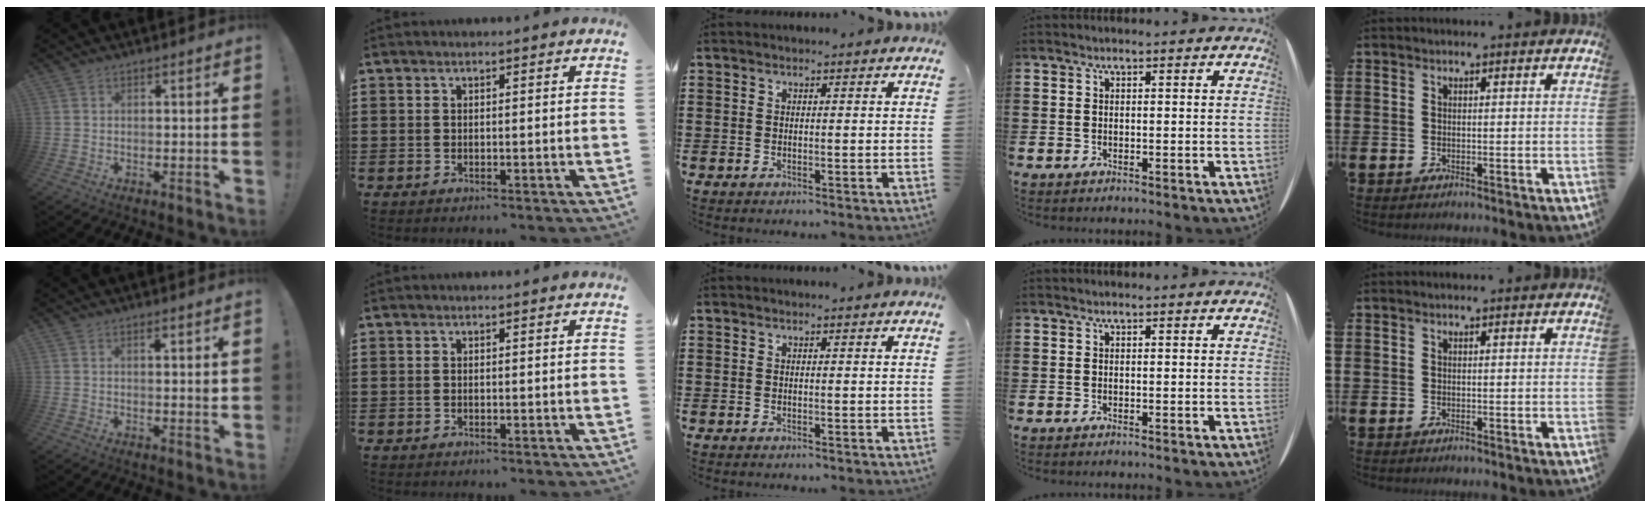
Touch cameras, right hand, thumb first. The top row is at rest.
{"thumb": {"total": 1.5, "force": [0.7, 0.2, 1.4], "torque": [-0.013, -0.004, 0.007]}}